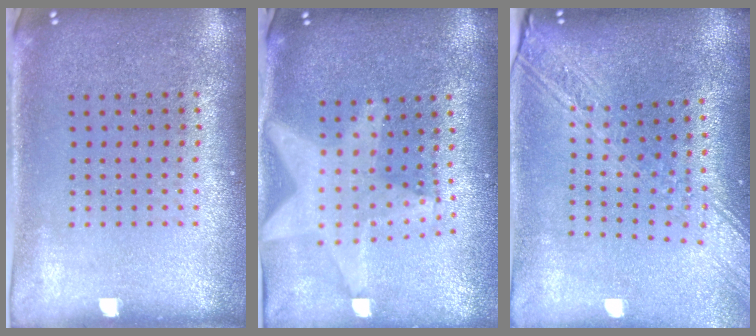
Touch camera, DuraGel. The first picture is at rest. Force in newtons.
{"total": 2.1, "press": 1.7, "slide": 1.2}
{"total": 2.7, "press": 2.1, "slide": 1.6}